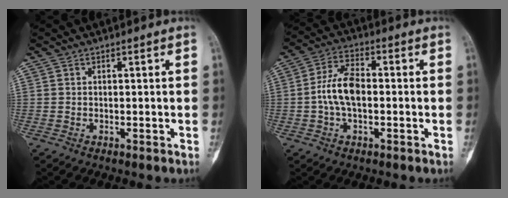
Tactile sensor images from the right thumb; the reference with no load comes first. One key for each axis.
{"total": 8.7, "fx": -0.7, "fy": 4.7, "fz": 7.2, "tx": -0.142, "ty": 0.023, "tz": -0.020}